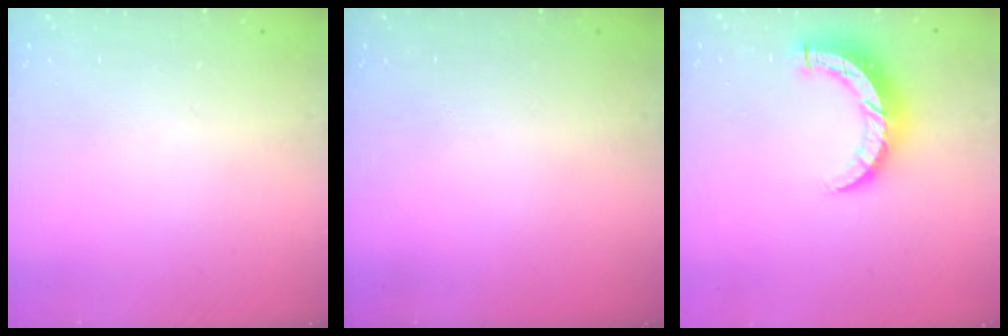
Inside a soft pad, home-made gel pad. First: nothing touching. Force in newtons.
{"total": 0.0}
{"total": 8.9, "press": 8.9, "slide": 0.8}